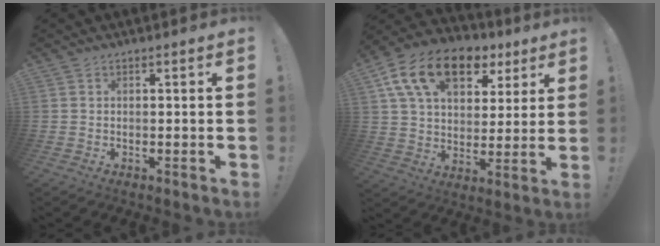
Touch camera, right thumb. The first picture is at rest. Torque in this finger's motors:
{"motor_torque": [2.01, 2.35, 0.42, 0.25, 0.20]}